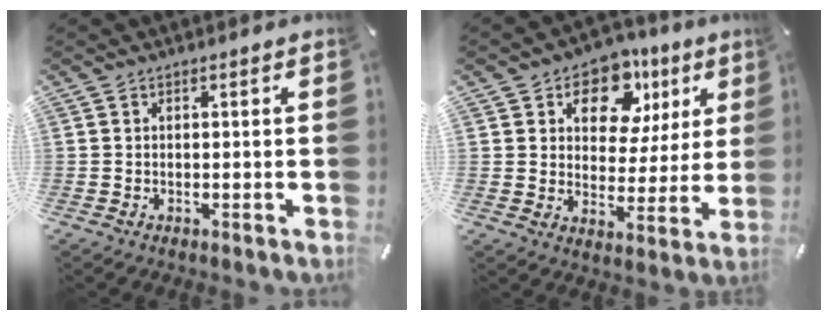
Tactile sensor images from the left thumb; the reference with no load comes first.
{"total": 12.2, "force": [6.4, 8.5, 6.0], "torque": [-0.089, -0.033, 0.113]}